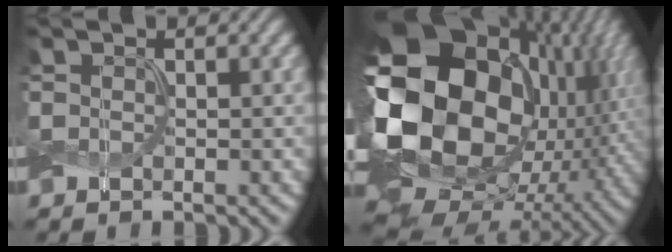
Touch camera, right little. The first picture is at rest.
{"total": 22.7, "force": [1.1, 17.2, 14.8], "torque": [-0.306, -0.034, -0.004]}